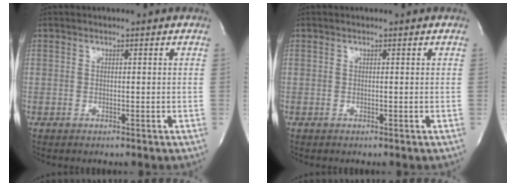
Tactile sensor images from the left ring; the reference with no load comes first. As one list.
[{"total": 0.0}]